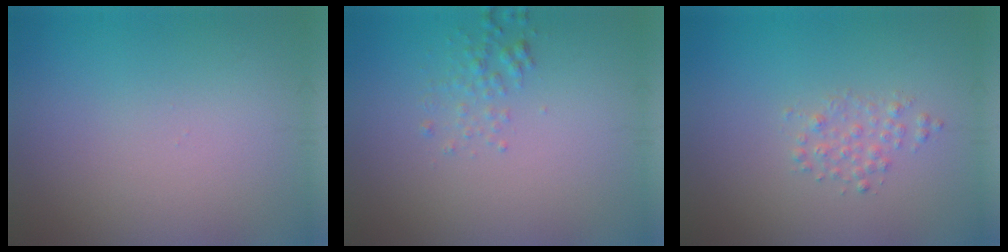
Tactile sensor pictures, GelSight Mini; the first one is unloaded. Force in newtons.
{"total": 1.3, "press": 1.3, "slide": 0.0}
{"total": 1.4, "press": 1.4, "slide": 0.0}